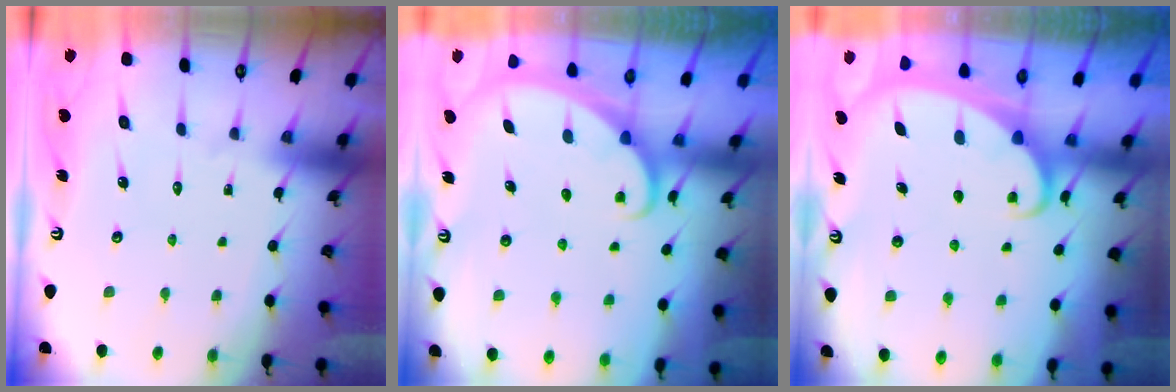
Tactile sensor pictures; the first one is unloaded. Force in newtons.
{"total": 1.7, "press": 1.7, "slide": 0.1}
{"total": 2.0, "press": 2.0, "slide": 0.3}